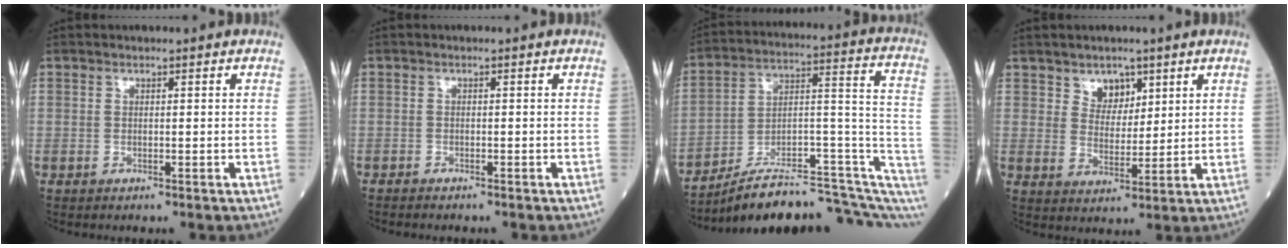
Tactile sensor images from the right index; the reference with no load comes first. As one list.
[{"total": 1.5, "force": [-1.4, 0.3, 0.5], "torque": [-0.011, -0.003, -0.020]}, {"total": 20.4, "force": [-15.6, 4.5, 12.4], "torque": [-0.122, 0.066, -0.229]}, {"total": 4.3, "force": [2.8, 2.8, 1.8], "torque": [-0.023, -0.001, 0.051]}]